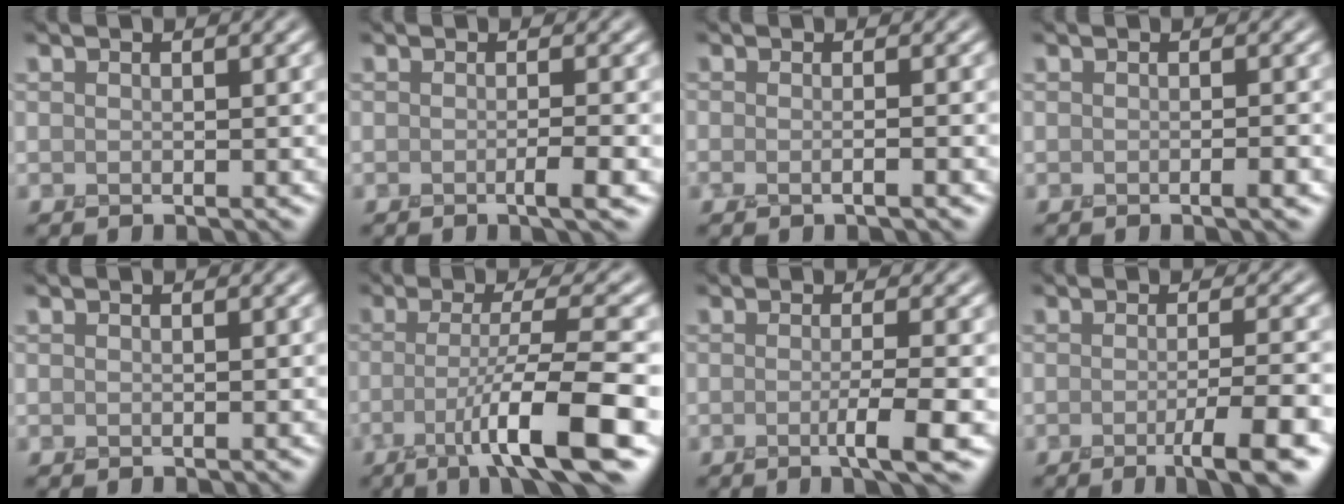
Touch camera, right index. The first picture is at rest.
{"total": 1.9, "force": [-0.6, 0.2, 1.7], "torque": [-0.024, -0.004, -0.012]}
{"total": 1.7, "force": [-0.3, 0.5, 1.6], "torque": [-0.011, -0.007, -0.016]}
{"total": 1.2, "force": [-0.5, 0.1, 1.1], "torque": [-0.016, -0.005, -0.009]}
{"total": 0.0}
{"total": 8.3, "force": [-2.8, 1.0, 7.8], "torque": [-0.119, 0.000, -0.056]}
{"total": 3.2, "force": [-0.8, 0.4, 3.1], "torque": [-0.045, -0.005, -0.018]}
{"total": 5.1, "force": [-2.1, 0.8, 4.6], "torque": [-0.063, -0.005, -0.036]}